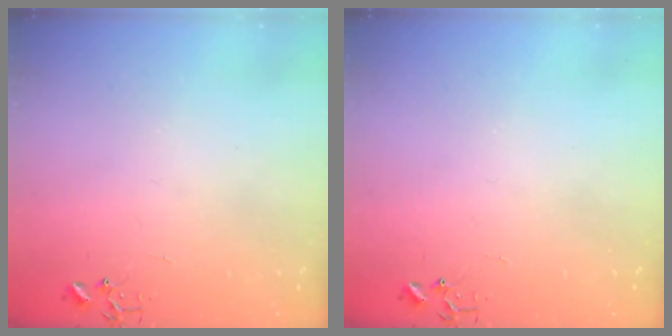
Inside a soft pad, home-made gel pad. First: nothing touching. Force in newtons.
{"total": 0.0}